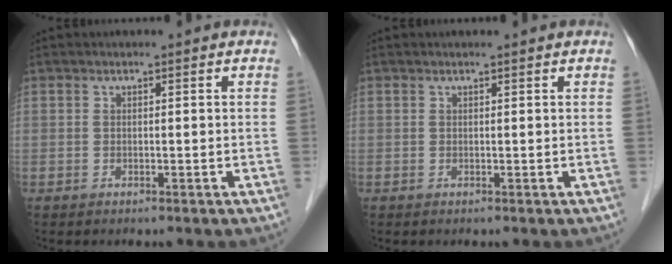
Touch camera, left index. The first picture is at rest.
{"total": 0.7, "force": [0.7, 0.0, 0.3], "torque": [-0.004, 0.007, 0.011]}